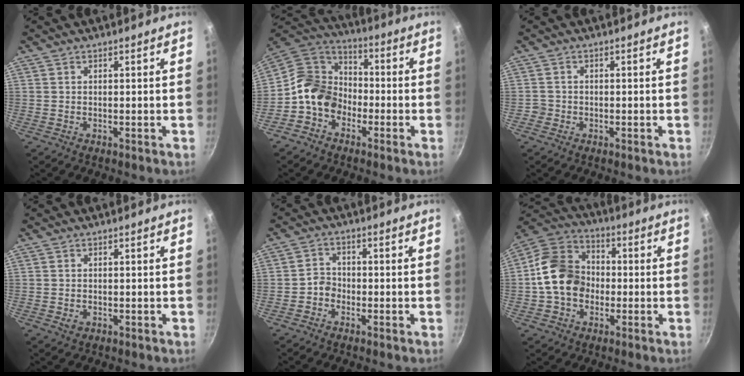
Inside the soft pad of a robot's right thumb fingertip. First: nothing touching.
{"total": 11.5, "force": [-3.7, 9.3, 5.6], "torque": [-0.060, 0.048, -0.092]}
{"total": 1.3, "force": [-0.5, 1.2, 0.1], "torque": [0.005, 0.009, -0.008]}
{"total": 1.4, "force": [-0.4, 1.0, 0.8], "torque": [-0.014, 0.000, -0.006]}
{"total": 2.8, "force": [-1.4, 2.2, 0.9], "torque": [0.001, 0.021, -0.030]}
{"total": 13.7, "force": [-1.4, 11.2, 7.8], "torque": [-0.107, 0.033, -0.041]}